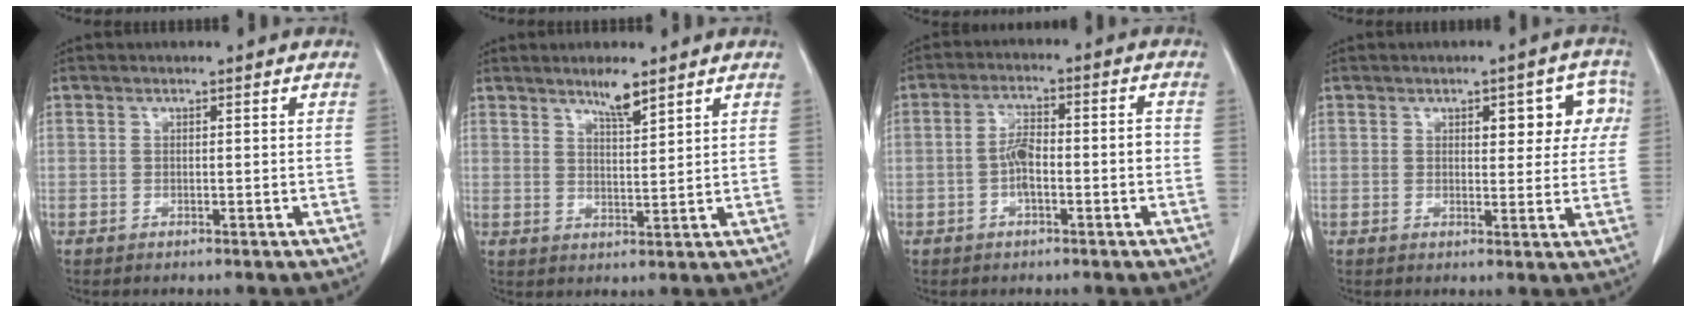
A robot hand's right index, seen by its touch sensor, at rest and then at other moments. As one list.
[{"total": 3.8, "force": [3.0, 0.3, 2.3], "torque": [-0.045, -0.005, 0.054]}, {"total": 5.6, "force": [-1.2, 1.7, 5.2], "torque": [-0.104, 0.019, -0.021]}, {"total": 7.1, "force": [2.3, 3.2, 5.9], "torque": [-0.054, 0.021, 0.025]}]